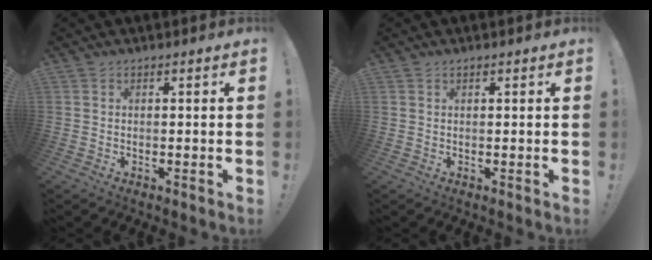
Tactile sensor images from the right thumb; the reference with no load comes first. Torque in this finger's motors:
{"motor_torque": [0.15, -0.14, -0.07, -0.04, 0.07]}